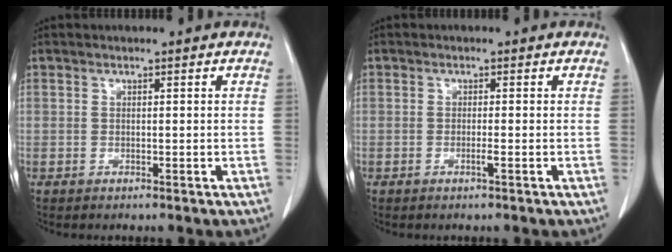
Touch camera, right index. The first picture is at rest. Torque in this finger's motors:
{"motor_torque": [-0.09, 0.01, -0.03, 0.00]}